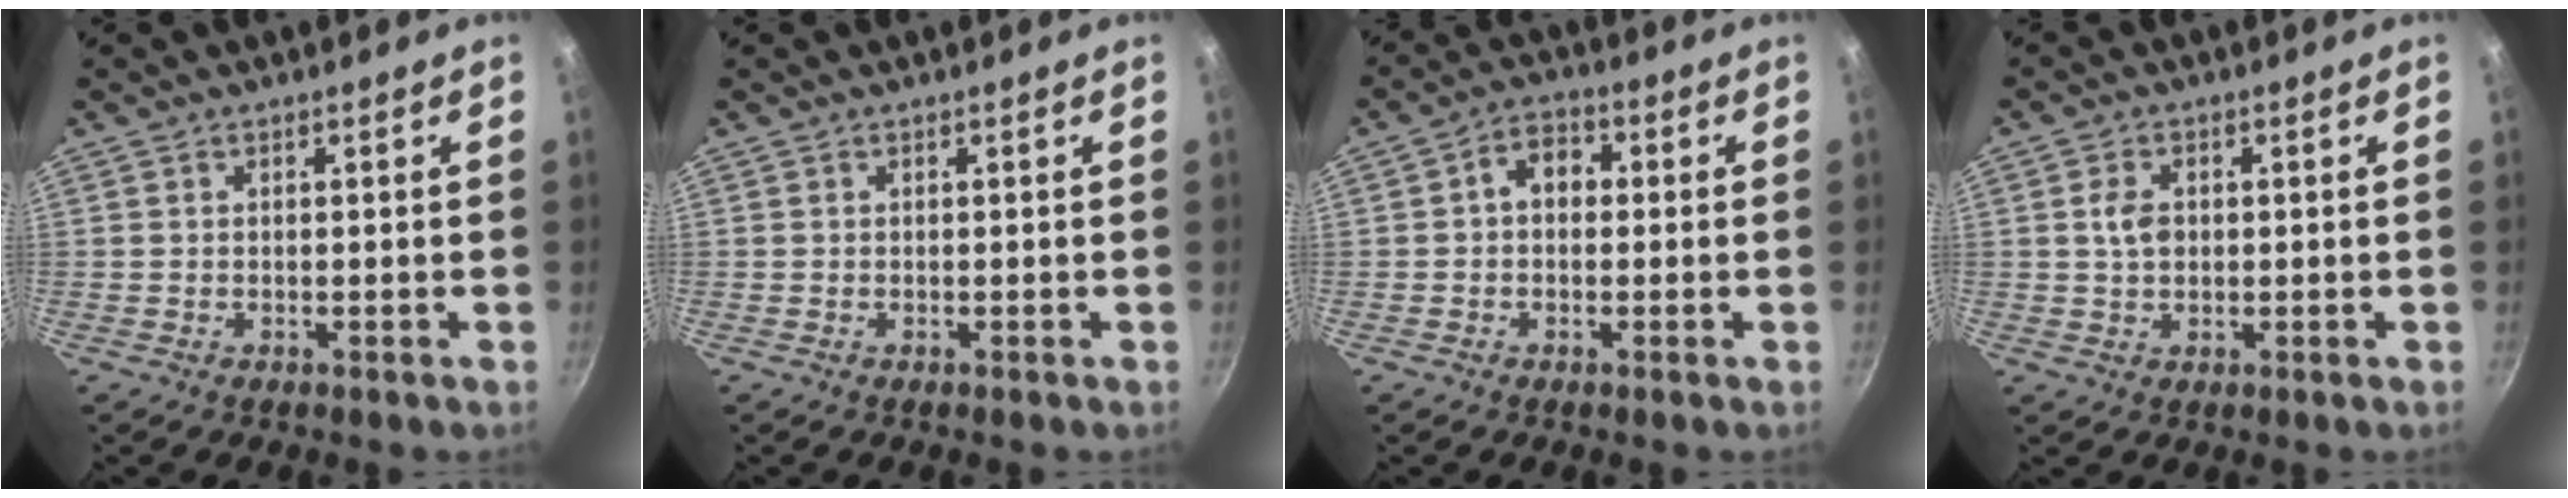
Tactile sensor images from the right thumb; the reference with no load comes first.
{"total": 0.0}
{"total": 5.5, "force": [0.4, 4.2, 3.6], "torque": [-0.030, 0.015, -0.006]}
{"total": 4.2, "force": [0.5, 3.0, 2.8], "torque": [-0.042, 0.003, 0.007]}